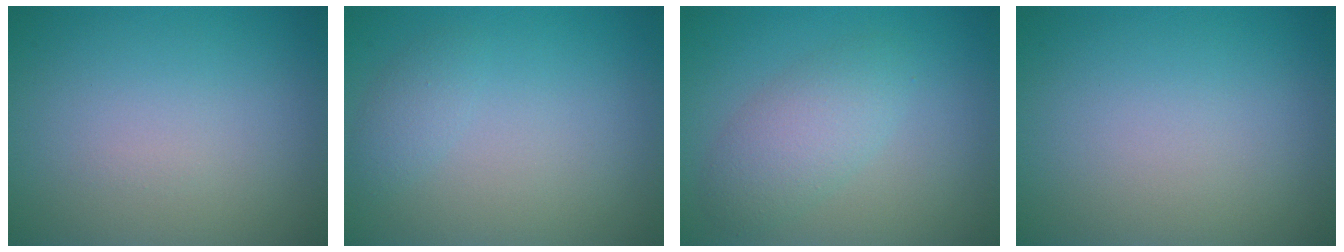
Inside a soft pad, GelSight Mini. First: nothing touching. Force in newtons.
{"total": 1.2, "press": 1.2, "slide": 0.1}
{"total": 3.5, "press": 3.5, "slide": 0.1}
{"total": 0.0}